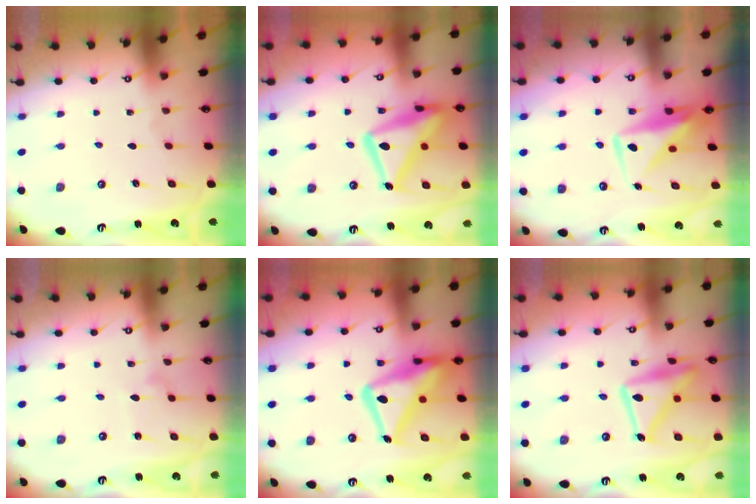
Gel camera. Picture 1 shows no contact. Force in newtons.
{"total": 19.2, "press": 19.2, "slide": 1.8}
{"total": 10.2, "press": 10.2, "slide": 0.8}
{"total": 3.9, "press": 3.9, "slide": 0.2}
{"total": 19.5, "press": 19.4, "slide": 1.8}
{"total": 16.7, "press": 16.6, "slide": 1.1}